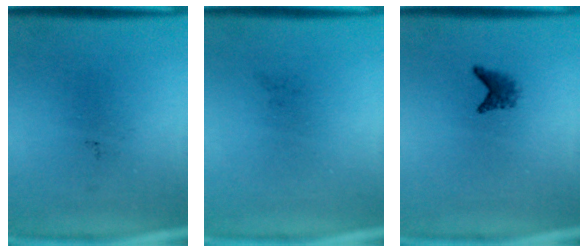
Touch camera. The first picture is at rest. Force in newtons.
{"total": 0.0}
{"total": 1.7}